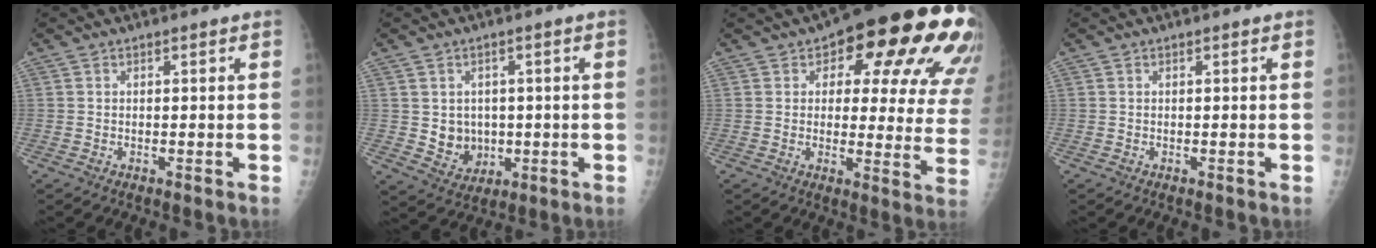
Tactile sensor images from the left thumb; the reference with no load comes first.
{"total": 6.2, "force": [0.0, 5.4, 3.0], "torque": [-0.016, -0.002, 0.015]}
{"total": 23.6, "force": [10.6, 10.1, 18.5], "torque": [-0.190, -0.009, 0.131]}
{"total": 0.0}